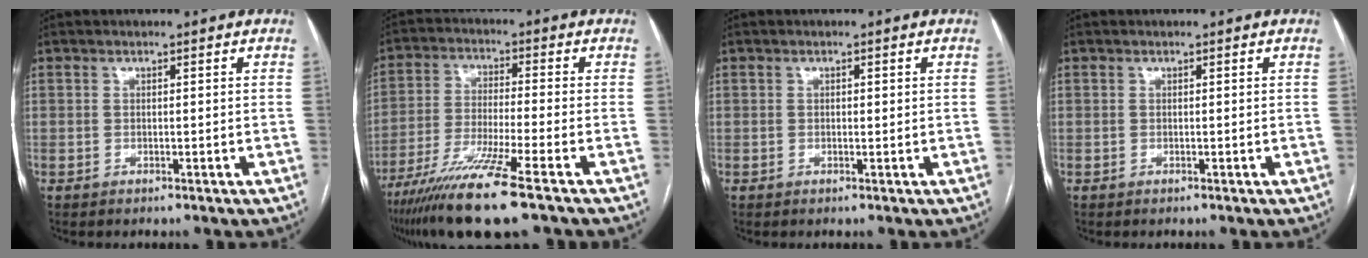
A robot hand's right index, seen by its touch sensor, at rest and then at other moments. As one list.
[{"total": 12.6, "force": [-8.4, -0.8, 9.3], "torque": [-0.183, -0.037, -0.150]}, {"total": 0.8, "force": [0.2, 0.3, 0.7], "torque": [-0.014, 0.000, 0.003]}, {"total": 0.0}]